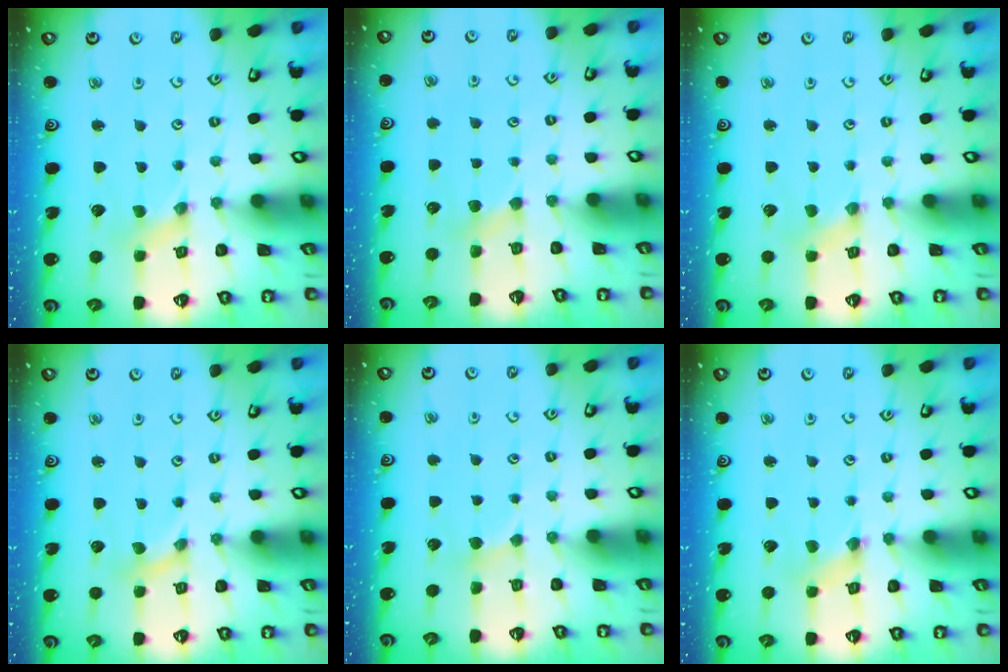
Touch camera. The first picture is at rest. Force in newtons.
{"total": 2.9, "press": 2.9, "slide": 0.5}
{"total": 0.7, "press": 0.7, "slide": 0.2}
{"total": 0.0}
{"total": 2.0, "press": 2.0, "slide": 0.1}
{"total": 0.9, "press": 0.8, "slide": 0.3}